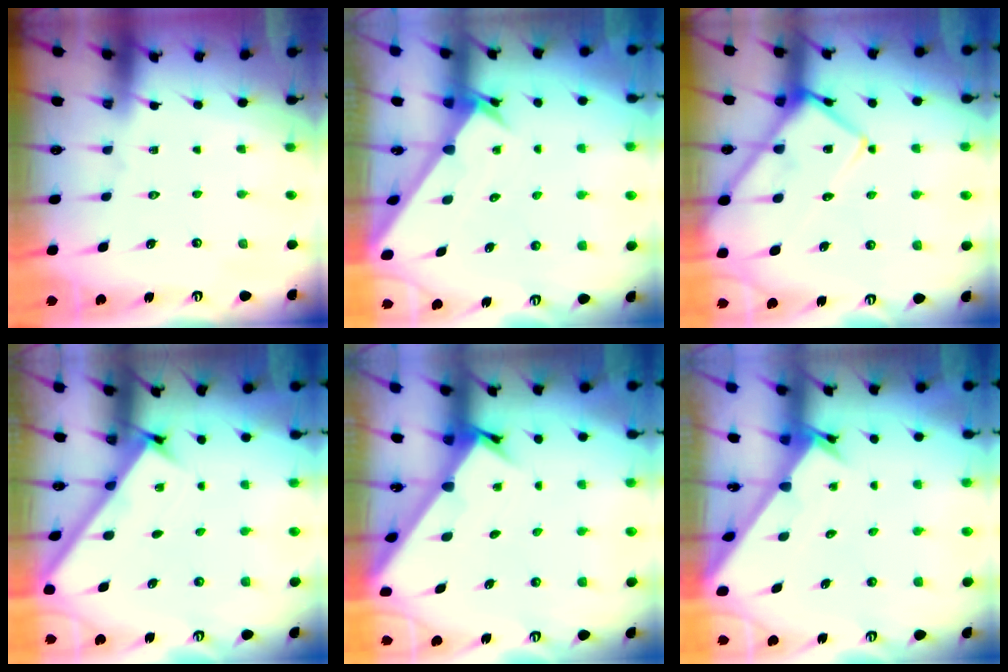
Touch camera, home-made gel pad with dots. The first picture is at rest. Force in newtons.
{"total": 2.9, "press": 2.9, "slide": 0.1}
{"total": 12.2, "press": 12.1, "slide": 1.1}
{"total": 2.7, "press": 2.6, "slide": 0.4}
{"total": 2.5, "press": 2.5, "slide": 0.3}
{"total": 2.4, "press": 2.4, "slide": 0.2}